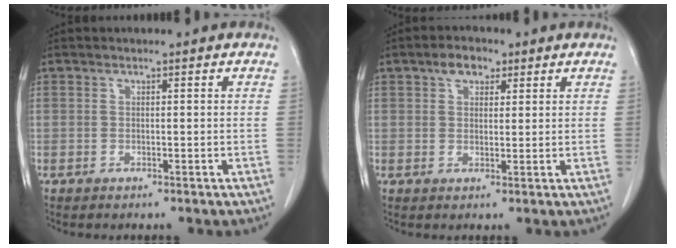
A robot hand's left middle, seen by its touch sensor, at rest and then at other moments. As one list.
[{"total": 3.4, "force": [2.0, 2.0, 1.9], "torque": [-0.036, 0.012, 0.034]}]